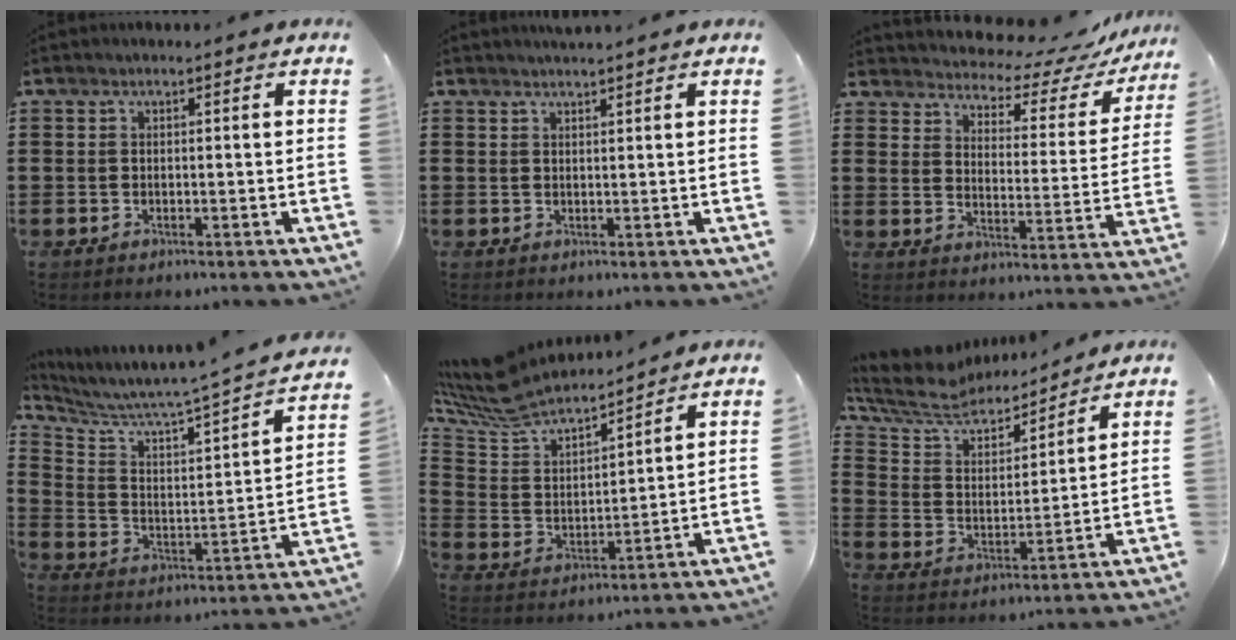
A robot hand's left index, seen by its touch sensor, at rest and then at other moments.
{"total": 1.3, "force": [1.3, 0.0, 0.2], "torque": [-0.006, 0.001, 0.025]}
{"total": 4.7, "force": [4.5, 1.0, 0.9], "torque": [-0.031, -0.042, 0.067]}
{"total": 3.8, "force": [3.5, -0.7, 1.5], "torque": [-0.050, -0.052, 0.046]}
{"total": 7.8, "force": [7.2, 2.2, 2.3], "torque": [-0.082, -0.043, 0.126]}
{"total": 8.1, "force": [7.1, 2.5, 3.0], "torque": [-0.093, -0.045, 0.122]}